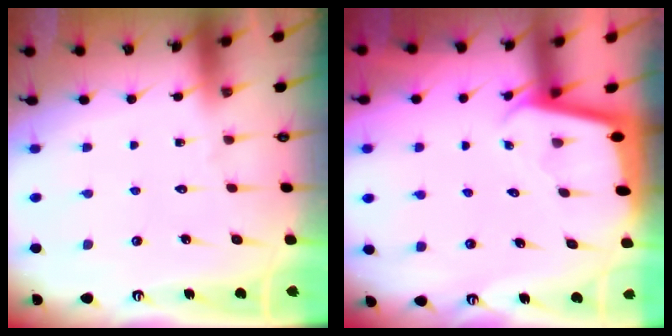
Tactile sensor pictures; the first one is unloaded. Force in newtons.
{"total": 1.8, "press": 1.8, "slide": 0.0}